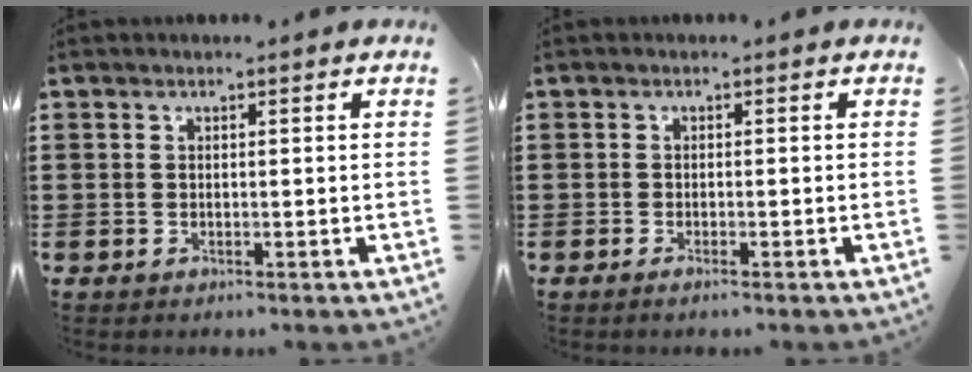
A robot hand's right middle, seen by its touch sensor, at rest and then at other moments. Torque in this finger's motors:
{"motor_torque": [-0.05, -0.03, -0.05, -0.01]}